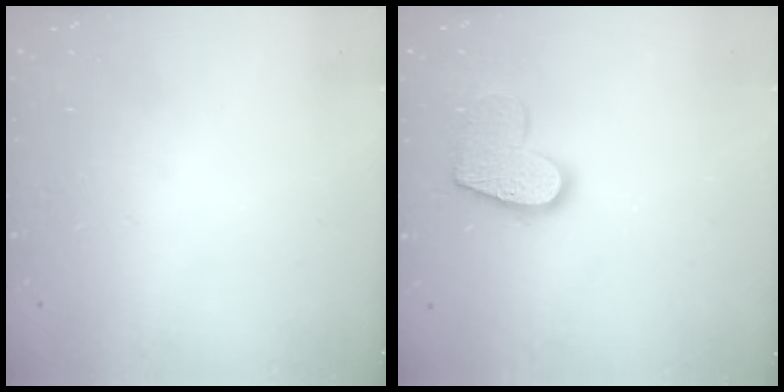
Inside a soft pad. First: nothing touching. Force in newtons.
{"total": 12.1, "press": 12.0, "slide": 0.8}